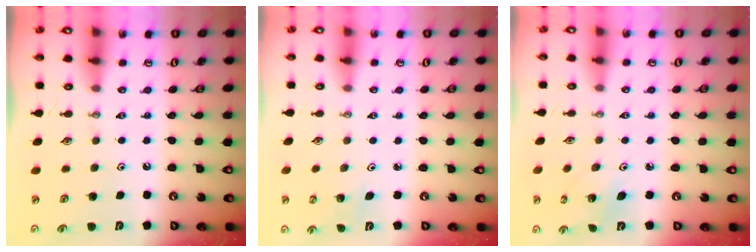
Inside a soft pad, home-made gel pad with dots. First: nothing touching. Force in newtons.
{"total": 1.4, "press": 1.4, "slide": 0.1}
{"total": 2.8, "press": 2.8, "slide": 0.2}